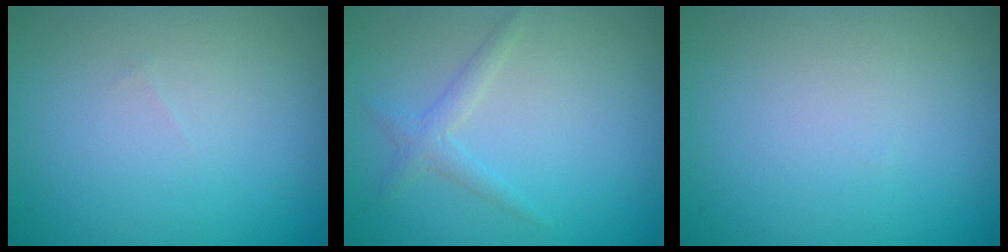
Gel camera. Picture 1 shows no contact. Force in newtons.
{"total": 1.5, "press": 1.5, "slide": 0.1}
{"total": 0.0}